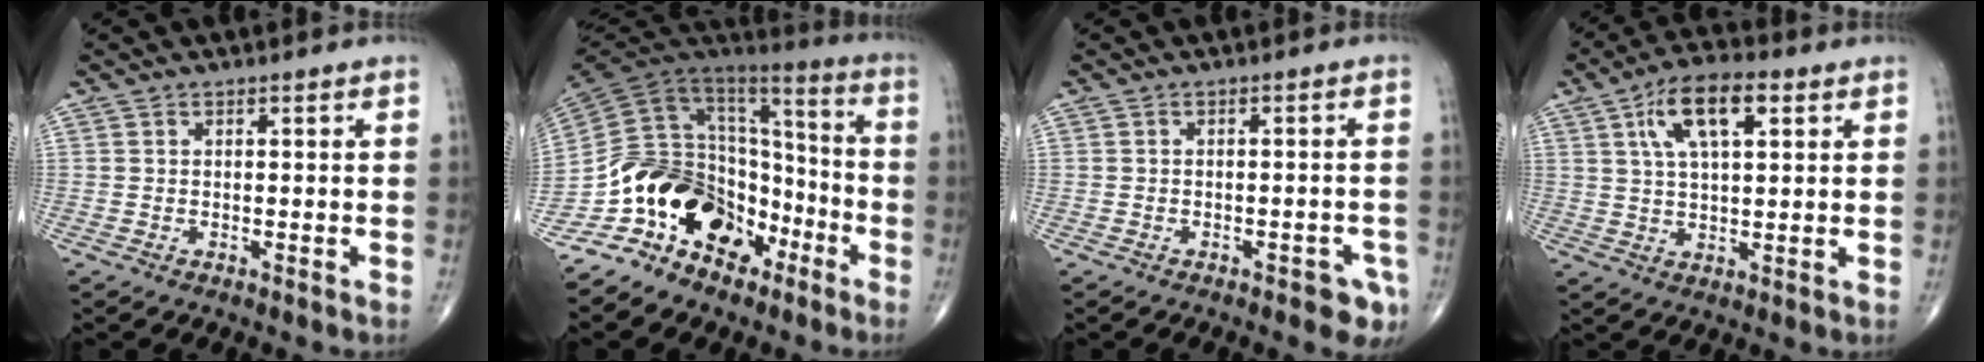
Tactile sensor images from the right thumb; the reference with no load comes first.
{"total": 20.9, "force": [-11.8, 13.2, 11.1], "torque": [-0.163, 0.106, -0.214]}
{"total": 4.6, "force": [-2.6, 2.0, 3.2], "torque": [-0.025, 0.012, -0.031]}
{"total": 11.1, "force": [4.3, 4.7, 9.1], "torque": [-0.157, 0.004, 0.074]}